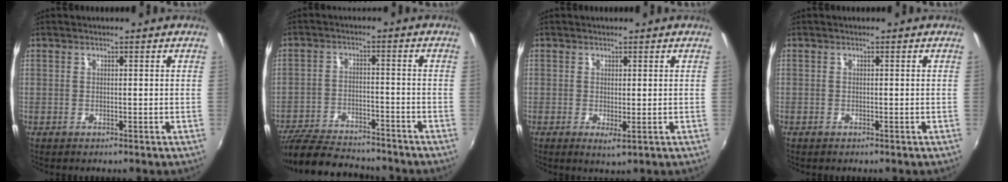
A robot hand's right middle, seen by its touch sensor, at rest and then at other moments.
{"total": 15.5, "force": [-13.7, 4.1, 6.0], "torque": [-0.142, -0.012, -0.215]}
{"total": 1.7, "force": [0.2, 0.3, 1.6], "torque": [-0.028, -0.005, 0.003]}
{"total": 0.5, "force": [-0.4, 0.3, 0.0], "torque": [0.000, 0.001, -0.007]}